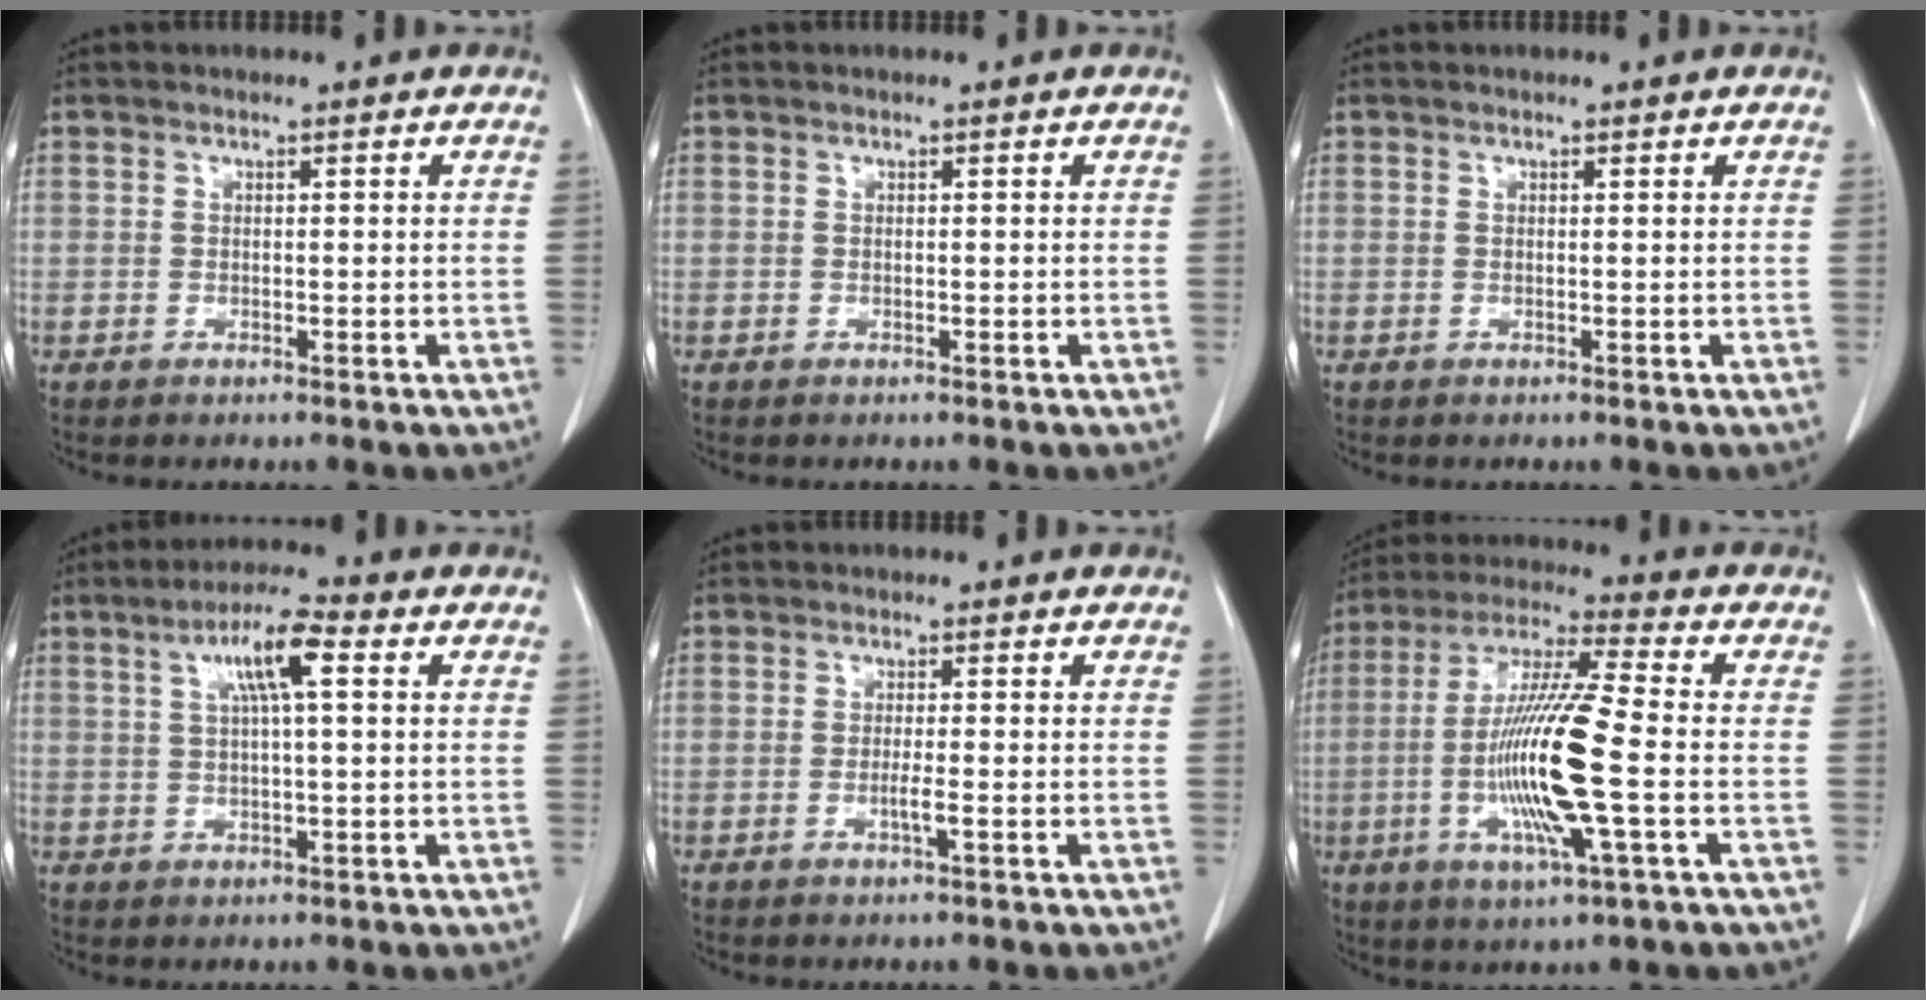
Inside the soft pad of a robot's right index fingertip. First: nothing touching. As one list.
[{"total": 0.0}, {"total": 0.0}, {"total": 7.2, "force": [2.6, 0.9, 6.7], "torque": [-0.121, 0.017, 0.045]}, {"total": 1.7, "force": [-0.5, -0.2, 1.6], "torque": [-0.028, -0.001, -0.008]}, {"total": 15.6, "force": [-2.7, 0.5, 15.3], "torque": [-0.303, -0.009, -0.056]}]